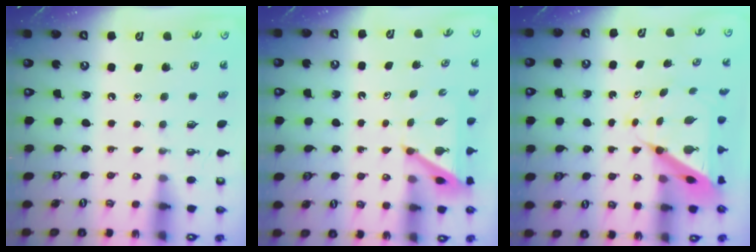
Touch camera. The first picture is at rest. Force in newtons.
{"total": 5.9, "press": 5.9, "slide": 0.3}
{"total": 8.7, "press": 8.7, "slide": 0.8}